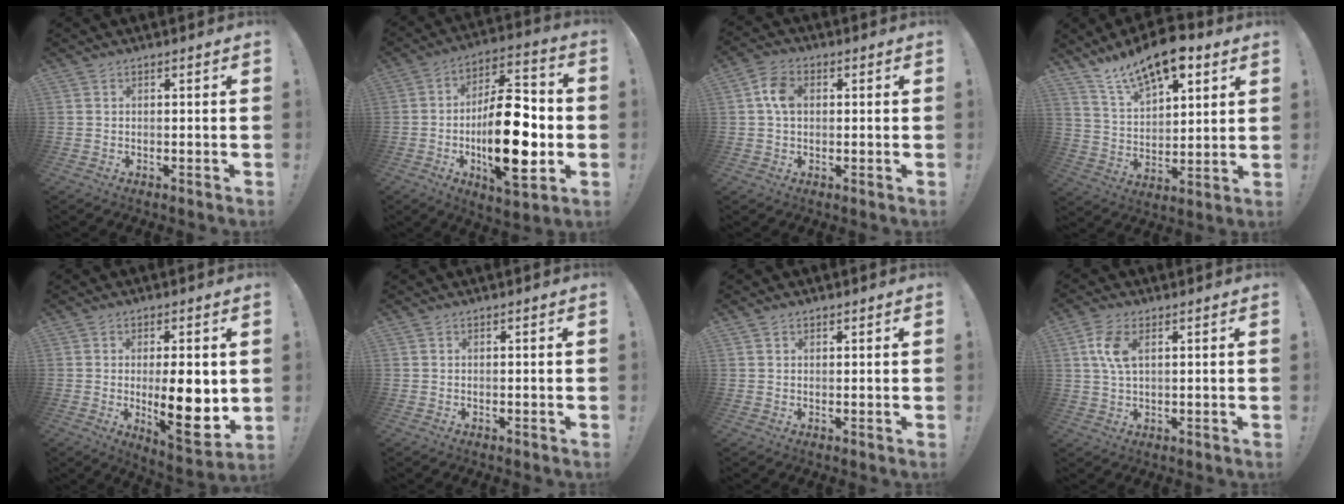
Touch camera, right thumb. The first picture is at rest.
{"total": 23.7, "force": [-4.1, 9.7, 21.2], "torque": [-0.357, 0.012, -0.063]}
{"total": 6.8, "force": [0.8, 4.8, 4.8], "torque": [-0.074, 0.005, 0.013]}
{"total": 14.8, "force": [10.8, 6.5, 7.8], "torque": [-0.142, -0.068, 0.194]}
{"total": 13.8, "force": [-0.5, 3.6, 13.3], "torque": [-0.195, -0.022, -0.009]}
{"total": 0.0}
{"total": 0.9, "force": [0.8, 0.4, 0.1], "torque": [0.006, -0.004, 0.015]}
{"total": 6.9, "force": [2.2, 3.3, 5.7], "torque": [-0.116, -0.002, 0.036]}